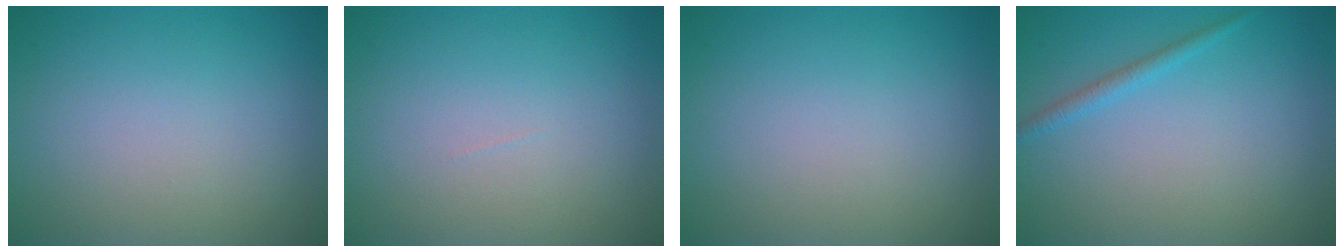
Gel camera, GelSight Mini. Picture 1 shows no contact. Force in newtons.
{"total": 0.0}
{"total": 0.0}
{"total": 1.2, "press": 1.1, "slide": 0.1}